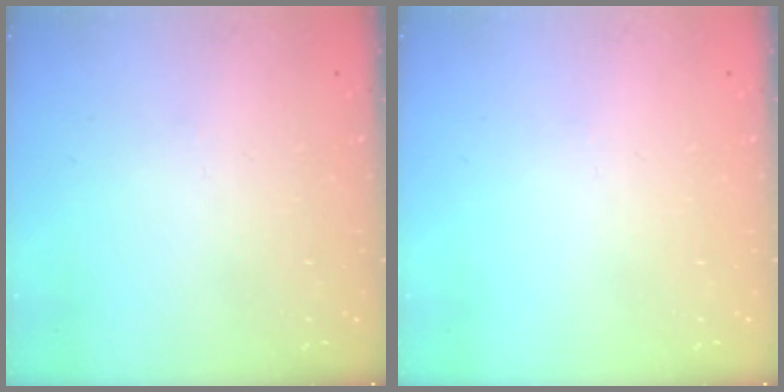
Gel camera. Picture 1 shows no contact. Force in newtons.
{"total": 0.0}